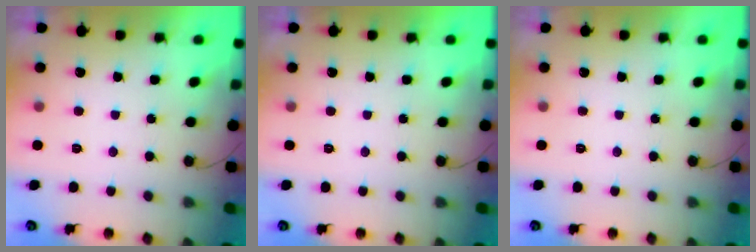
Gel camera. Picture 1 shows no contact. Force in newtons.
{"total": 0.0}
{"total": 0.0}